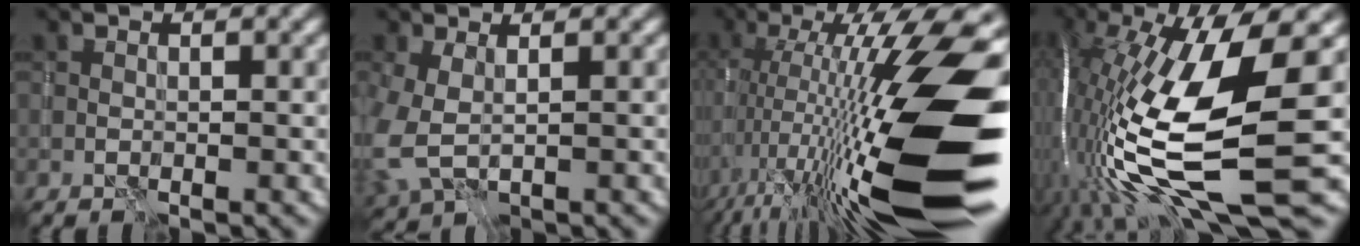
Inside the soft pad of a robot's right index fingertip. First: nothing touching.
{"total": 4.9, "force": [-0.7, 3.0, 3.8], "torque": [-0.104, -0.019, -0.003]}
{"total": 19.3, "force": [-4.4, 3.1, 18.5], "torque": [-0.314, 0.030, -0.081]}
{"total": 17.6, "force": [-2.5, 5.6, 16.5], "torque": [-0.346, -0.024, -0.043]}